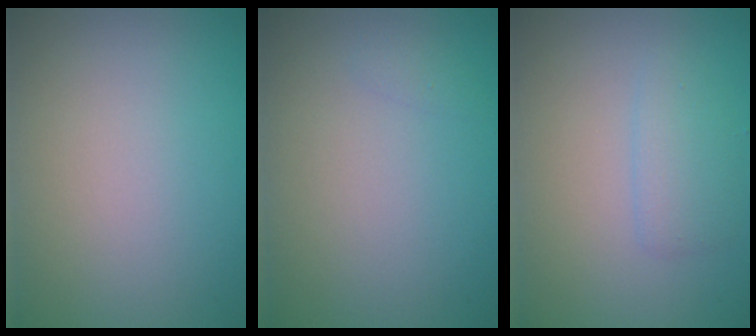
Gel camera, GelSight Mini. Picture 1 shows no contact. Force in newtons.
{"total": 0.5, "press": 0.5, "slide": 0.0}
{"total": 1.9, "press": 1.9, "slide": 0.1}